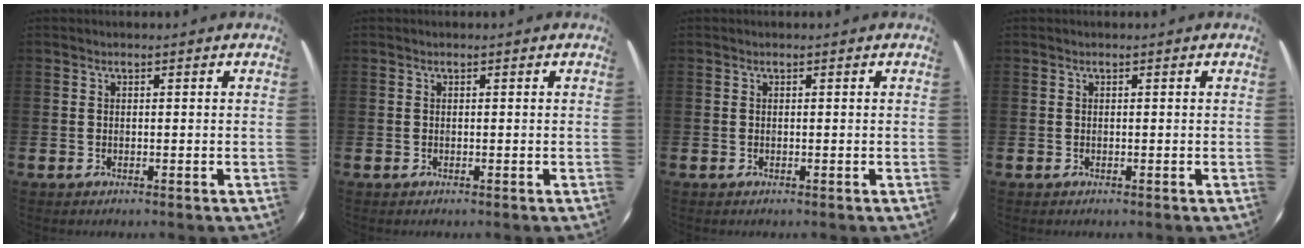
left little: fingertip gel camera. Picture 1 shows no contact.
{"total": 0.0}
{"total": 0.0}
{"total": 0.0}